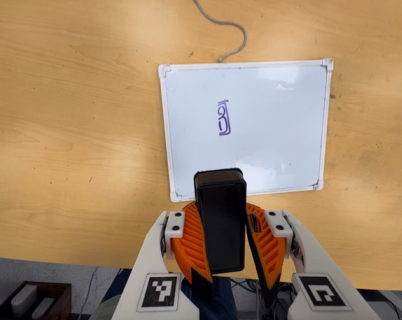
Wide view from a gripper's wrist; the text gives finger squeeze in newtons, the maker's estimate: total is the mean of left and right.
{"total": 11.5, "left": 10.6, "right": 12.3}